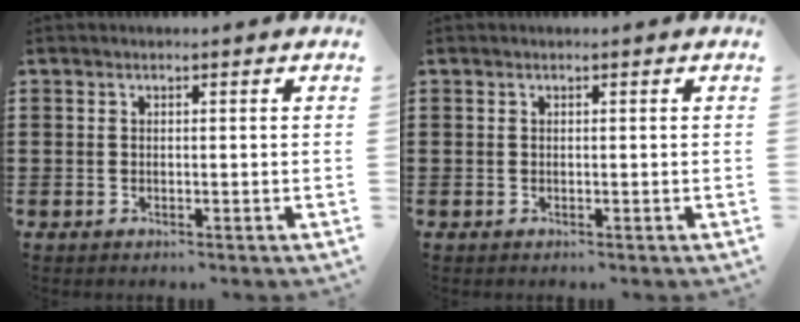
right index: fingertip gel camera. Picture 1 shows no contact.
{"total": 0.0}